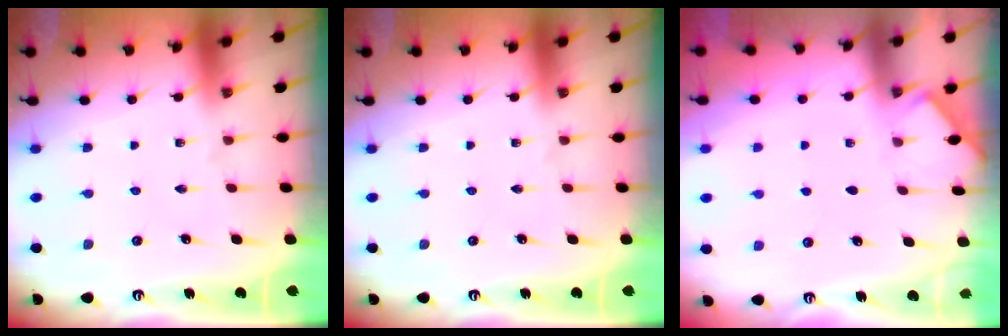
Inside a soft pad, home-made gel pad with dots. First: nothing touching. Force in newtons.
{"total": 0.0}
{"total": 2.0, "press": 1.9, "slide": 0.3}